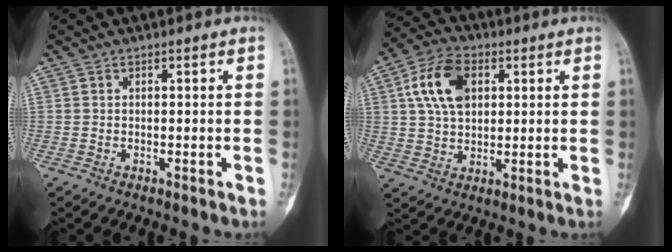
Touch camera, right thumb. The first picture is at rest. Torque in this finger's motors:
{"motor_torque": [0.59, 0.98, 1.15, 0.56, 0.10]}